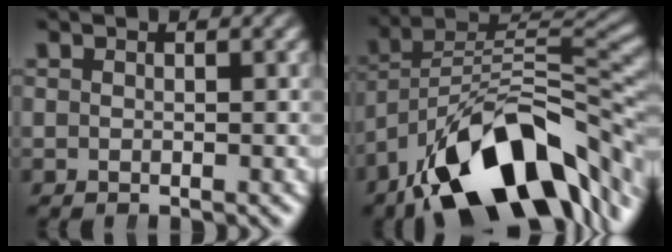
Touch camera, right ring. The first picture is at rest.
{"total": 15.1, "force": [-5.6, 8.0, 11.5], "torque": [-0.160, -0.016, -0.074]}